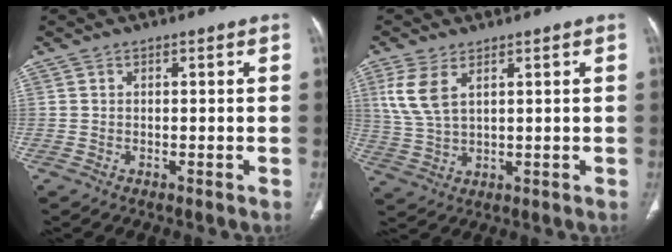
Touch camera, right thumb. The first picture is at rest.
{"total": 6.8, "force": [2.9, 3.2, 5.2], "torque": [-0.120, -0.003, 0.071]}